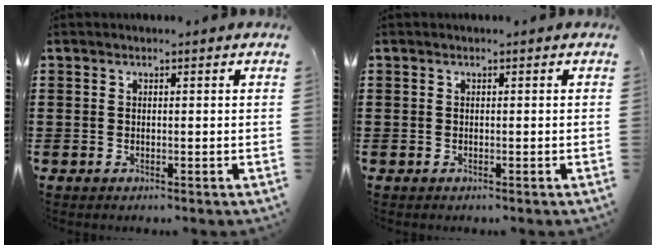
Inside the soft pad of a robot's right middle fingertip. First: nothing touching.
{"total": 0.0}